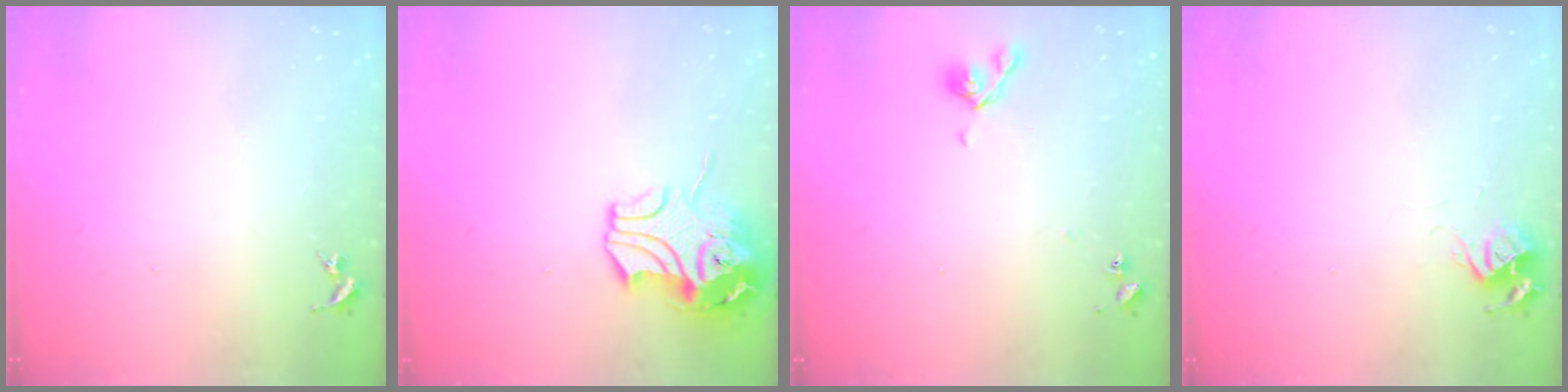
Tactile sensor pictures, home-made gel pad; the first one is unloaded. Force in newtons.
{"total": 12.0, "press": 11.8, "slide": 2.0}
{"total": 7.1, "press": 7.0, "slide": 0.8}
{"total": 6.0, "press": 6.0, "slide": 0.6}